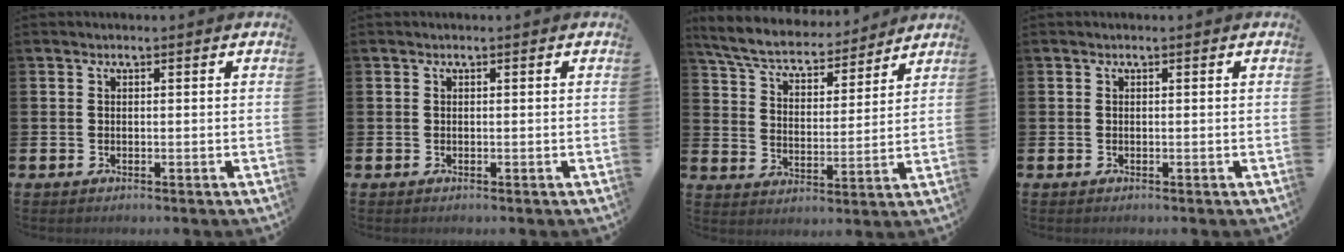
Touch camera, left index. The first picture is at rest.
{"total": 0.0}
{"total": 6.4, "force": [6.0, 1.7, 1.7], "torque": [-0.070, -0.044, 0.102]}
{"total": 0.0}